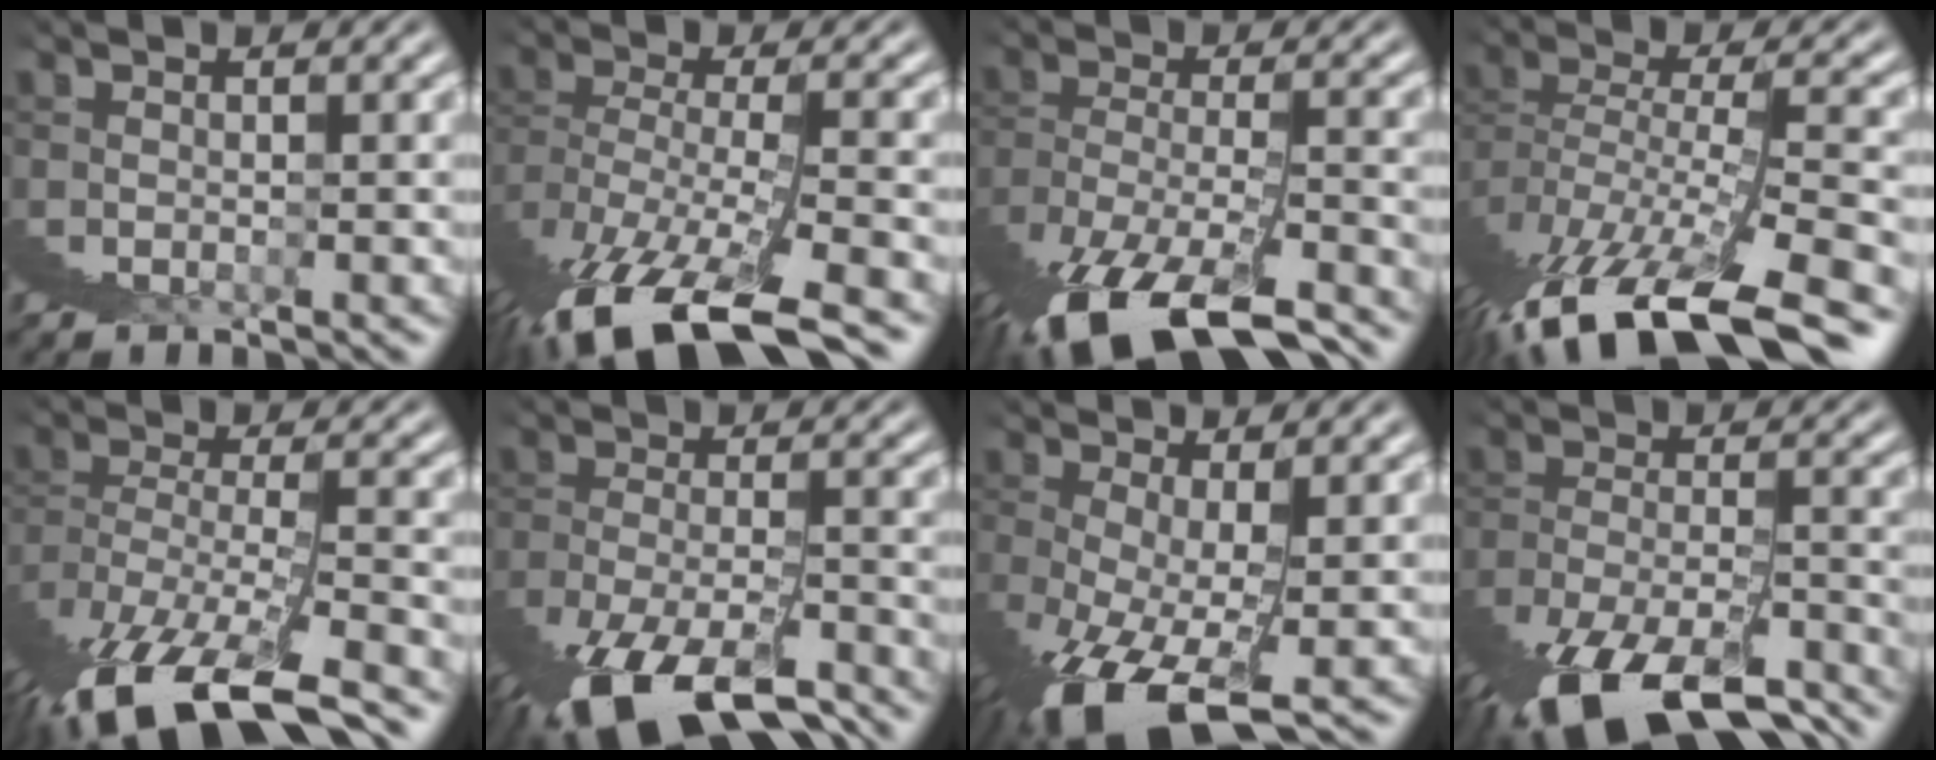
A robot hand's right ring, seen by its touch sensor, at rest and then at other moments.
{"total": 6.0, "force": [-2.7, 1.8, 4.9], "torque": [-0.110, -0.013, -0.031]}
{"total": 7.2, "force": [-4.5, 2.5, 5.0], "torque": [-0.094, -0.018, -0.058]}
{"total": 5.9, "force": [-1.7, 1.6, 5.4], "torque": [-0.114, 0.004, -0.024]}
{"total": 6.8, "force": [-2.9, 2.9, 5.4], "torque": [-0.113, -0.014, -0.035]}
{"total": 8.0, "force": [-5.4, 2.8, 5.1], "torque": [-0.095, -0.020, -0.075]}
{"total": 5.7, "force": [-3.7, 1.0, 4.2], "torque": [-0.073, -0.024, -0.040]}
{"total": 8.9, "force": [-5.5, 3.7, 5.9], "torque": [-0.105, -0.018, -0.075]}